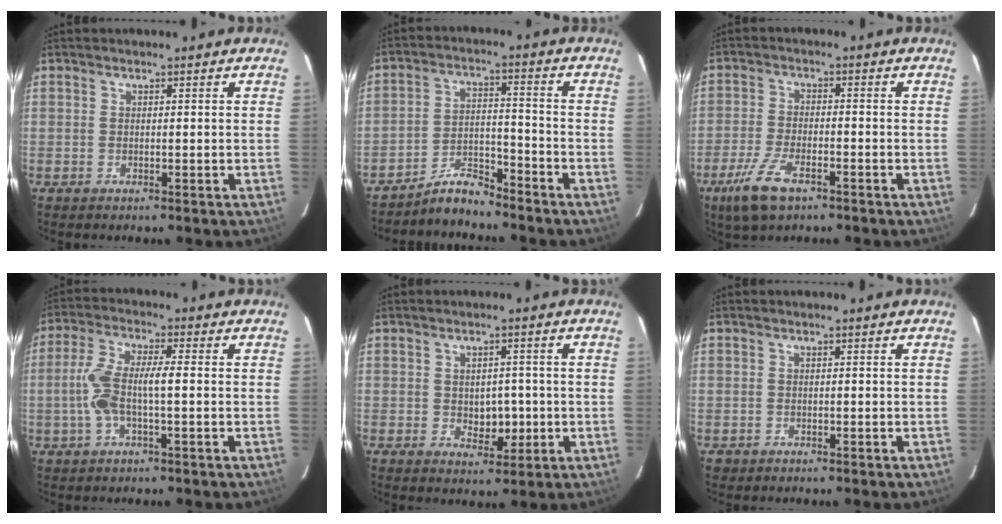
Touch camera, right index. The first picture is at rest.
{"total": 5.4, "force": [-5.3, 0.8, 1.0], "torque": [-0.017, 0.005, -0.094]}
{"total": 7.0, "force": [-4.3, 2.1, 5.1], "torque": [-0.114, -0.013, -0.075]}
{"total": 7.5, "force": [-0.8, 1.5, 7.3], "torque": [-0.161, 0.017, -0.018]}
{"total": 4.2, "force": [-0.5, 2.9, 3.0], "torque": [-0.034, 0.004, 0.001]}
{"total": 0.6, "force": [-0.3, 0.6, -0.1], "torque": [-0.005, 0.004, -0.002]}